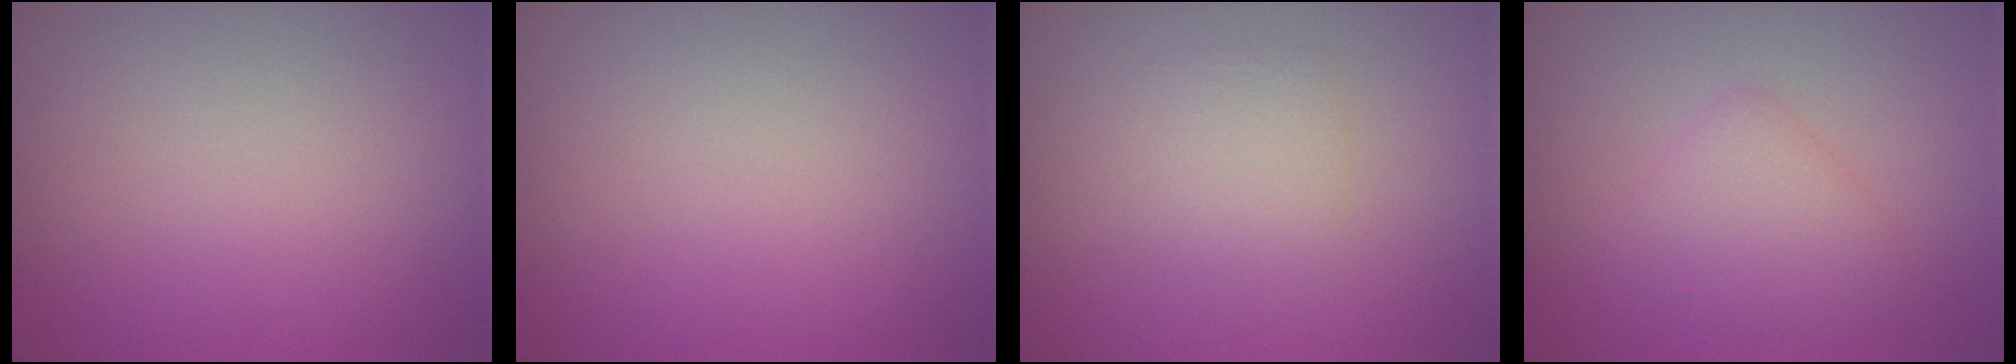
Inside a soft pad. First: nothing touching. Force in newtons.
{"total": 0.0}
{"total": 1.9, "press": 1.9, "slide": 0.1}
{"total": 2.6, "press": 2.6, "slide": 0.1}